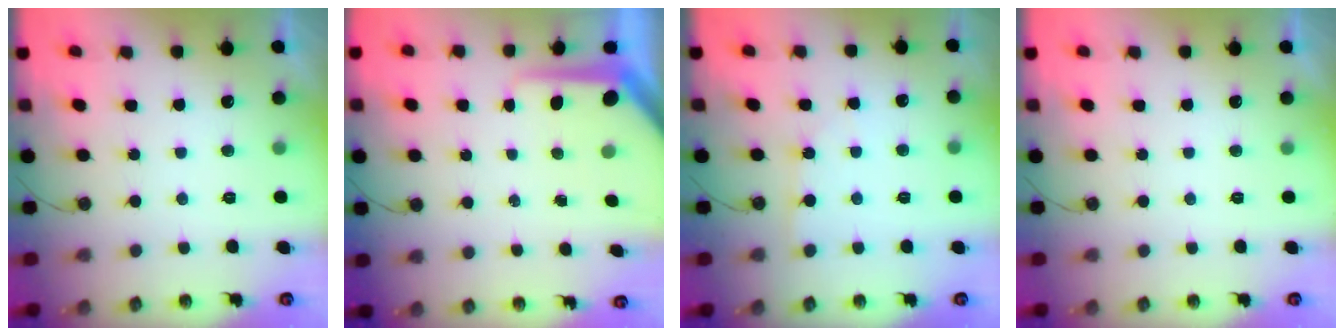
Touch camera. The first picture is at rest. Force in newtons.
{"total": 8.1, "press": 8.1, "slide": 0.8}
{"total": 2.4, "press": 2.3, "slide": 0.4}
{"total": 0.0}